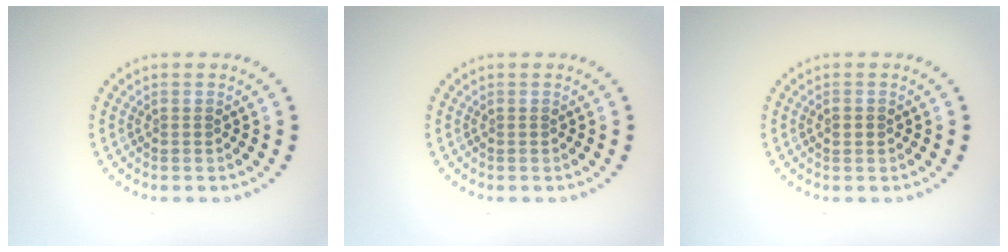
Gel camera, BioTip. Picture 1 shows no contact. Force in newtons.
{"total": 0.0}
{"total": 1.1, "press": 1.1, "slide": 0.2}